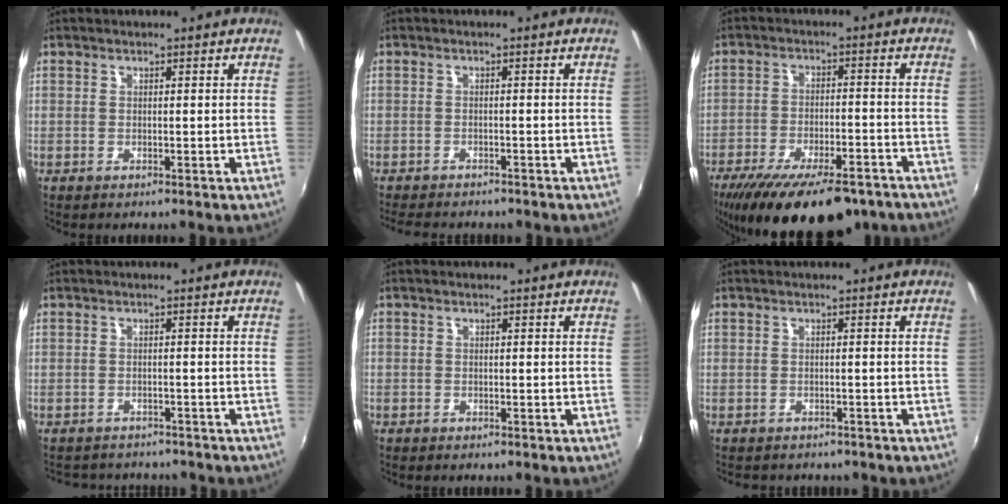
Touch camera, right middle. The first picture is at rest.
{"total": 6.7, "force": [-5.9, 1.8, 2.6], "torque": [-0.062, -0.018, -0.088]}
{"total": 21.1, "force": [-15.7, 7.0, 12.3], "torque": [-0.231, -0.044, -0.226]}
{"total": 8.6, "force": [-7.5, 3.1, 2.6], "torque": [-0.059, -0.012, -0.104]}
{"total": 1.3, "force": [-1.0, 0.9, 0.0], "torque": [-0.006, 0.004, -0.016]}
{"total": 4.7, "force": [-4.0, 1.9, 1.5], "torque": [-0.035, -0.015, -0.051]}